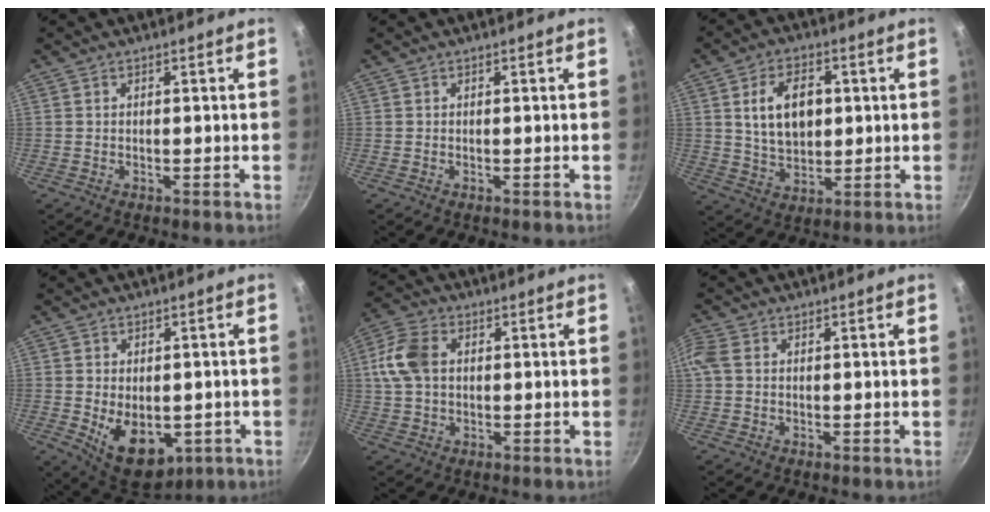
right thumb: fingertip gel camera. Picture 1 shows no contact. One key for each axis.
{"total": 0.0}
{"total": 11.0, "fx": 2.3, "fy": 7.0, "fz": 8.2, "tx": -0.119, "ty": -0.005, "tz": 0.048}
{"total": 11.9, "fx": -3.1, "fy": 7.4, "fz": 8.7, "tx": -0.113, "ty": -0.006, "tz": -0.025}
{"total": 9.5, "fx": 1.5, "fy": 6.6, "fz": 6.7, "tx": -0.143, "ty": 0.018, "tz": 0.027}
{"total": 3.9, "fx": 0.9, "fy": 2.7, "fz": 2.6, "tx": -0.083, "ty": 0.017, "tz": 0.018}